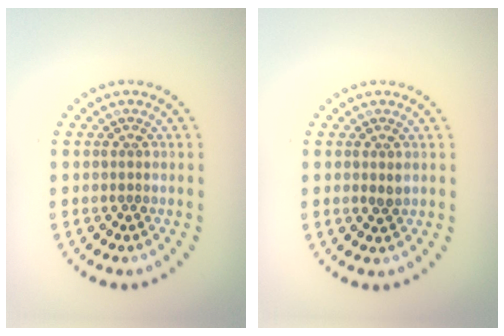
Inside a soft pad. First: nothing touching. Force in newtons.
{"total": 0.8, "press": 0.8, "slide": 0.2}